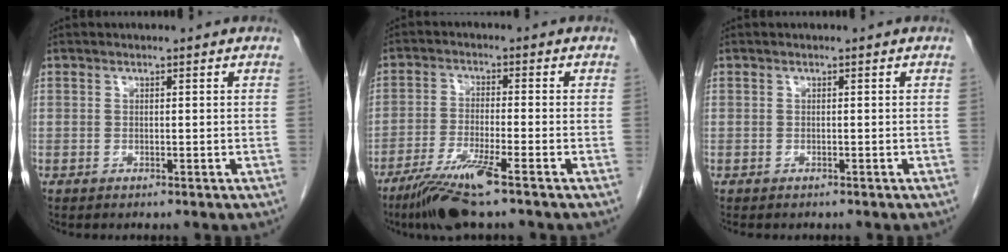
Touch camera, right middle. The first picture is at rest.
{"total": 8.1, "force": [-5.3, 0.0, 6.2], "torque": [-0.122, -0.025, -0.100]}
{"total": 2.0, "force": [-1.7, 0.8, 0.8], "torque": [-0.014, -0.003, -0.017]}